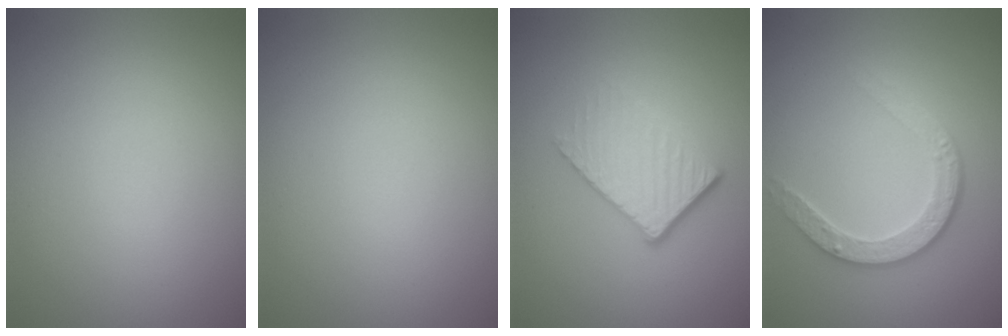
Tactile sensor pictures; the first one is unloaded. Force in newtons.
{"total": 0.0}
{"total": 3.9, "press": 2.6, "slide": 3.0}
{"total": 3.5, "press": 2.9, "slide": 2.0}